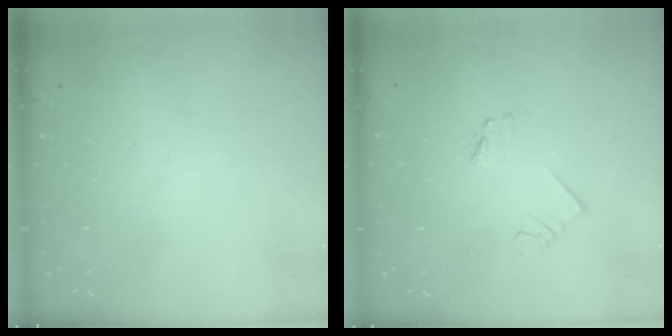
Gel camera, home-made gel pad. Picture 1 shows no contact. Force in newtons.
{"total": 1.7, "press": 1.7, "slide": 0.3}